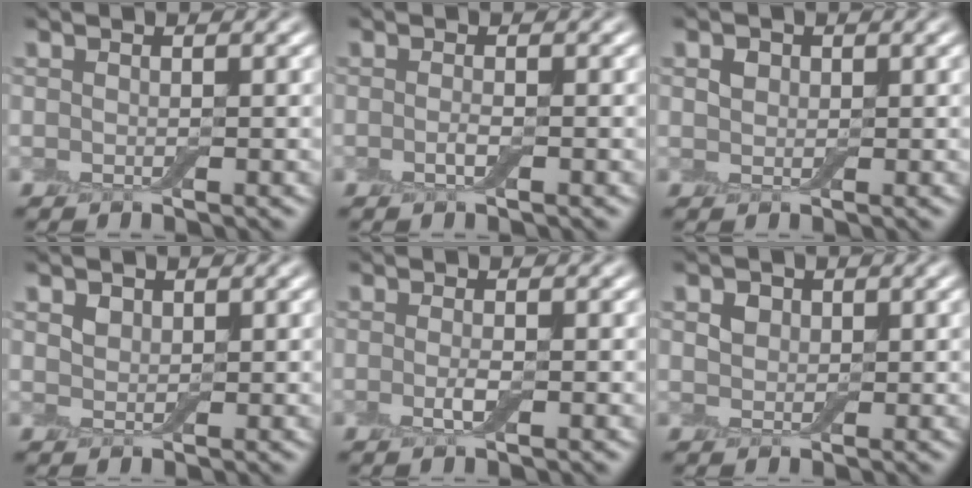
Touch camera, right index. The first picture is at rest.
{"total": 1.0, "force": [-0.4, 0.2, 0.9], "torque": [-0.019, -0.001, -0.009]}
{"total": 1.1, "force": [0.4, 1.0, 0.4], "torque": [-0.008, 0.001, 0.006]}
{"total": 1.1, "force": [0.7, 0.8, 0.4], "torque": [-0.009, -0.001, 0.015]}
{"total": 1.3, "force": [-0.4, 0.3, 1.3], "torque": [-0.027, -0.004, -0.009]}
{"total": 1.4, "force": [0.6, 1.2, 0.5], "torque": [-0.010, 0.001, 0.010]}